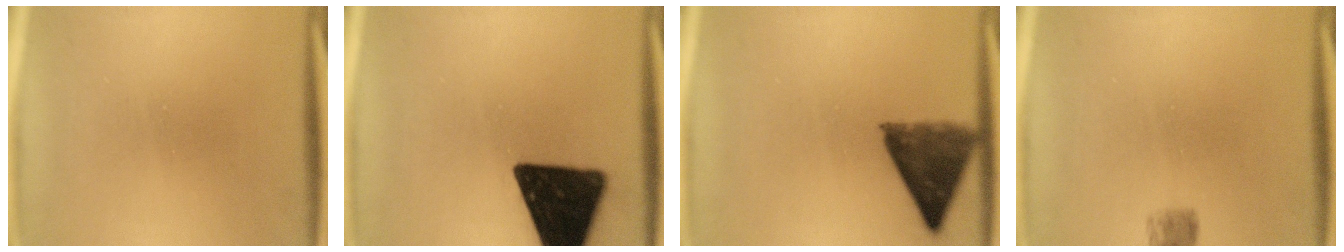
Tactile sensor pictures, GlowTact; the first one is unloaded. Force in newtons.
{"total": 18.5}
{"total": 8.2}
{"total": 2.6}